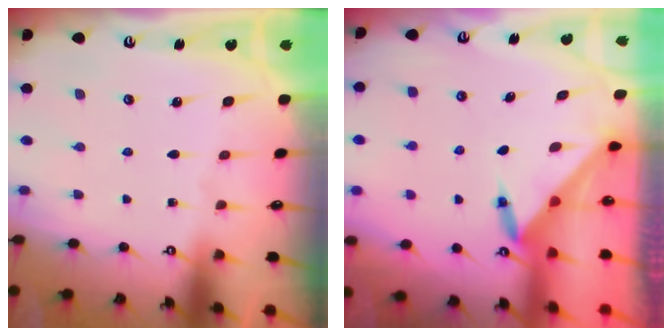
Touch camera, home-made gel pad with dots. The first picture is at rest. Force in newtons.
{"total": 3.6, "press": 3.5, "slide": 0.3}